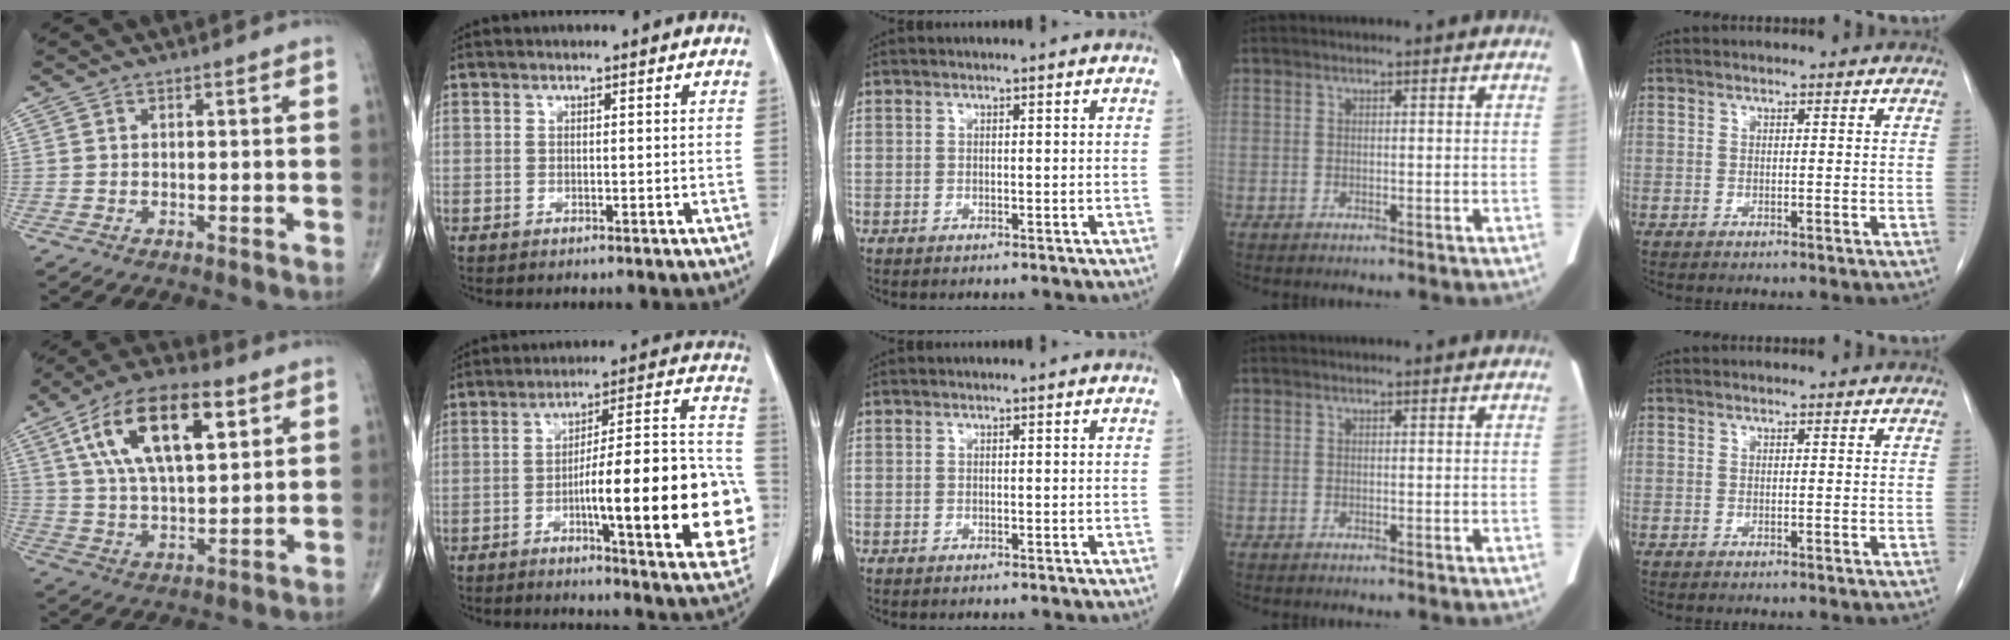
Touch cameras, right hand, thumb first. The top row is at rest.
{"thumb": {"total": 18.9, "force": [7.5, 8.5, 15.1], "torque": [-0.256, -0.006, 0.133]}, "index": {"total": 22.7, "force": [-5.3, 3.4, 21.8], "torque": [-0.223, 0.026, -0.064]}}